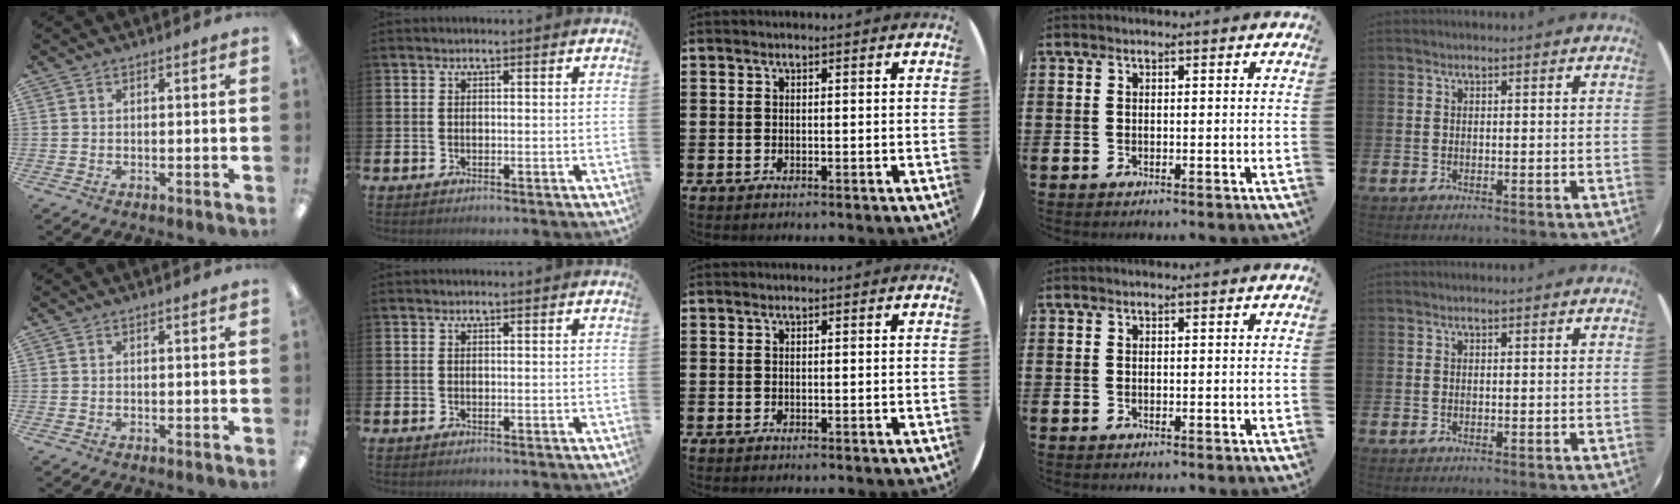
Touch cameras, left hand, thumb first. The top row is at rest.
{}